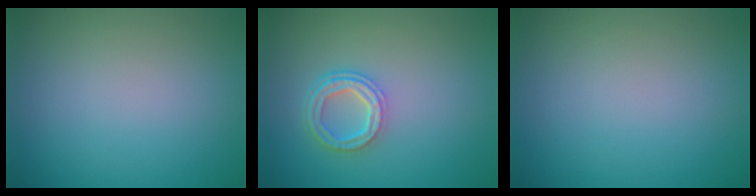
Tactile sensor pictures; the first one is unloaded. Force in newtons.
{"total": 3.6, "press": 2.8, "slide": 2.3}
{"total": 0.0}